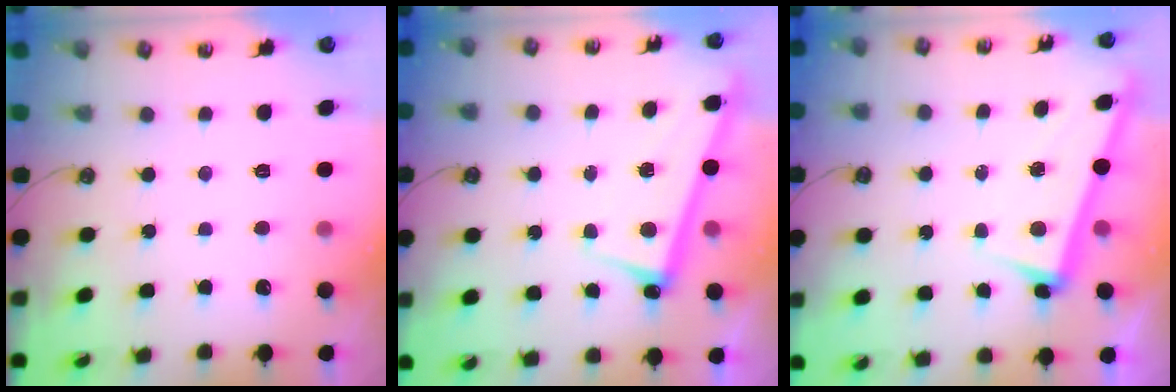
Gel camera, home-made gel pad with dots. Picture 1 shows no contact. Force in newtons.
{"total": 2.6, "press": 2.5, "slide": 0.9}
{"total": 3.6, "press": 3.4, "slide": 1.2}